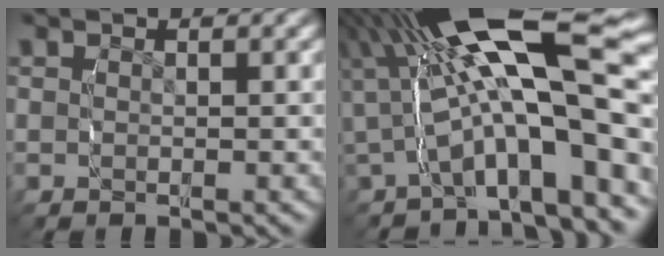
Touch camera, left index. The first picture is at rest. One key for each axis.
{"total": 11.1, "fx": 1.0, "fy": 5.1, "fz": 9.9, "tx": -0.151, "ty": 0.027, "tz": 0.009}